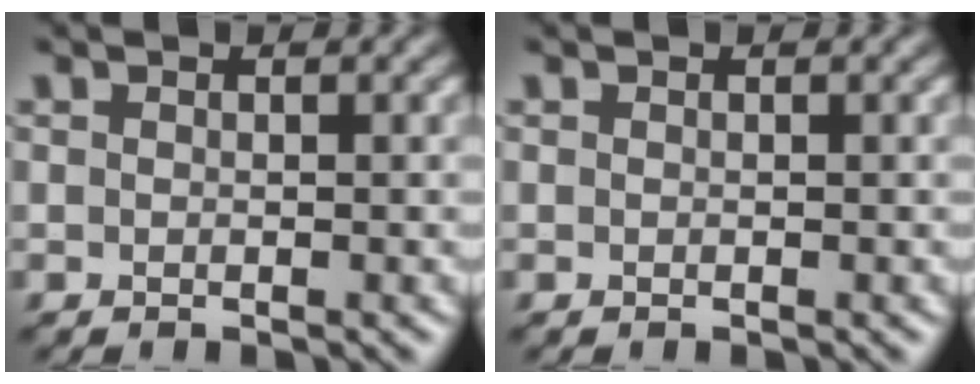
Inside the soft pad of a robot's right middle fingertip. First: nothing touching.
{"total": 0.0}